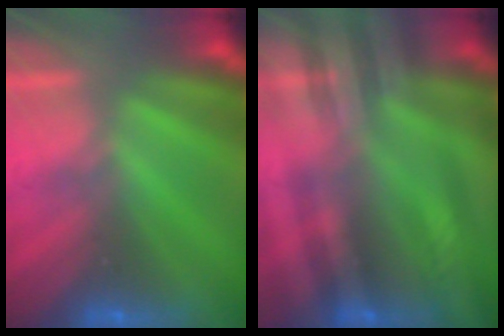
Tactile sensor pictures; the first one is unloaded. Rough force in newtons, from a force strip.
{"total": 2.6}